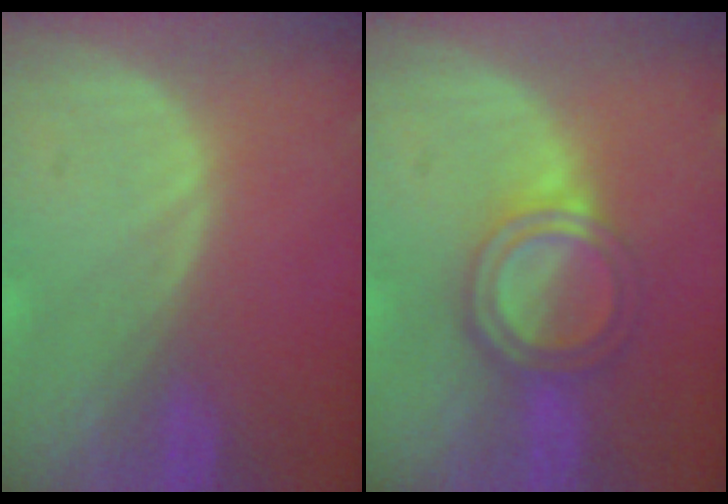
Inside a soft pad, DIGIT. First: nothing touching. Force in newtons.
{"total": 5.6, "press": 5.3, "slide": 1.7}